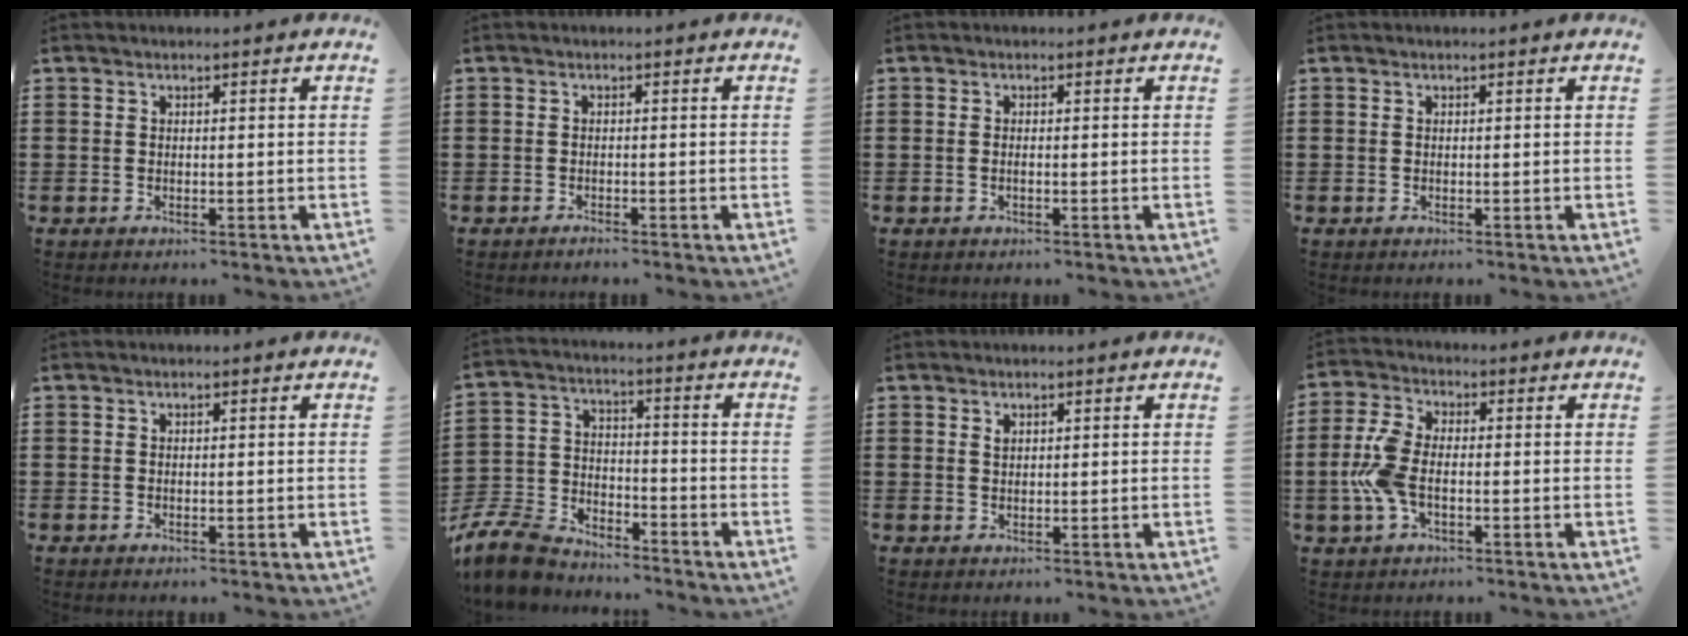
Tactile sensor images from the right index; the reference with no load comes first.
{"total": 0.8, "force": [-0.8, 0.0, 0.2], "torque": [-0.006, -0.004, -0.015]}
{"total": 0.5, "force": [-0.2, 0.0, 0.5], "torque": [-0.010, -0.003, -0.003]}
{"total": 0.0}
{"total": 0.0}
{"total": 9.4, "force": [-8.8, 2.5, 2.4], "torque": [-0.071, 0.015, -0.178]}
{"total": 0.8, "force": [0.5, 0.5, 0.4], "torque": [-0.010, 0.001, 0.010]}
{"total": 7.2, "force": [-1.3, 3.8, 6.0], "torque": [-0.155, -0.007, -0.032]}